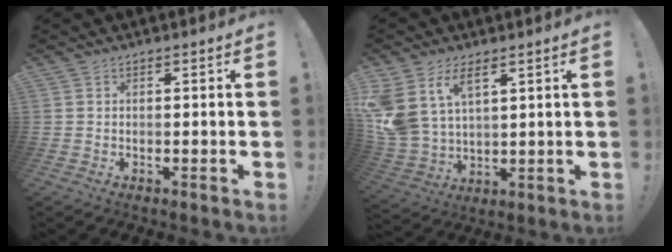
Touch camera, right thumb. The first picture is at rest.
{"total": 11.7, "force": [6.4, 6.7, 7.1], "torque": [-0.161, -0.040, 0.123]}